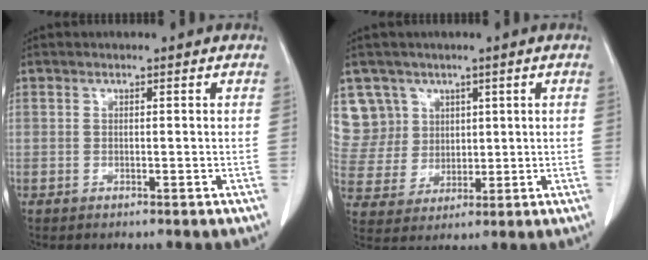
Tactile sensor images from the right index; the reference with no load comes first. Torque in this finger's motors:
{"motor_torque": [-0.40, 0.37, -0.19, -0.04]}